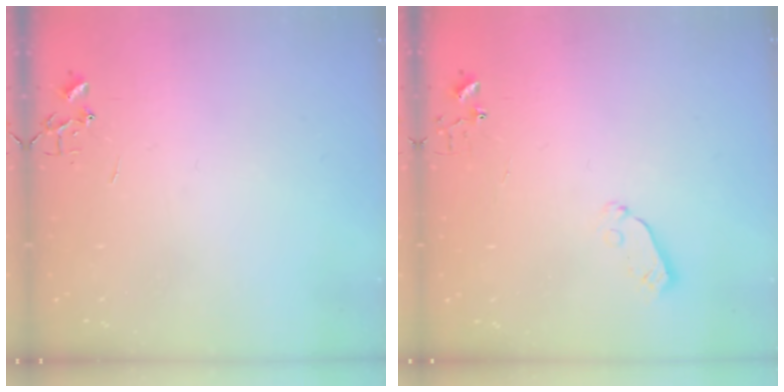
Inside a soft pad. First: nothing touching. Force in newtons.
{"total": 5.0, "press": 5.0, "slide": 0.4}